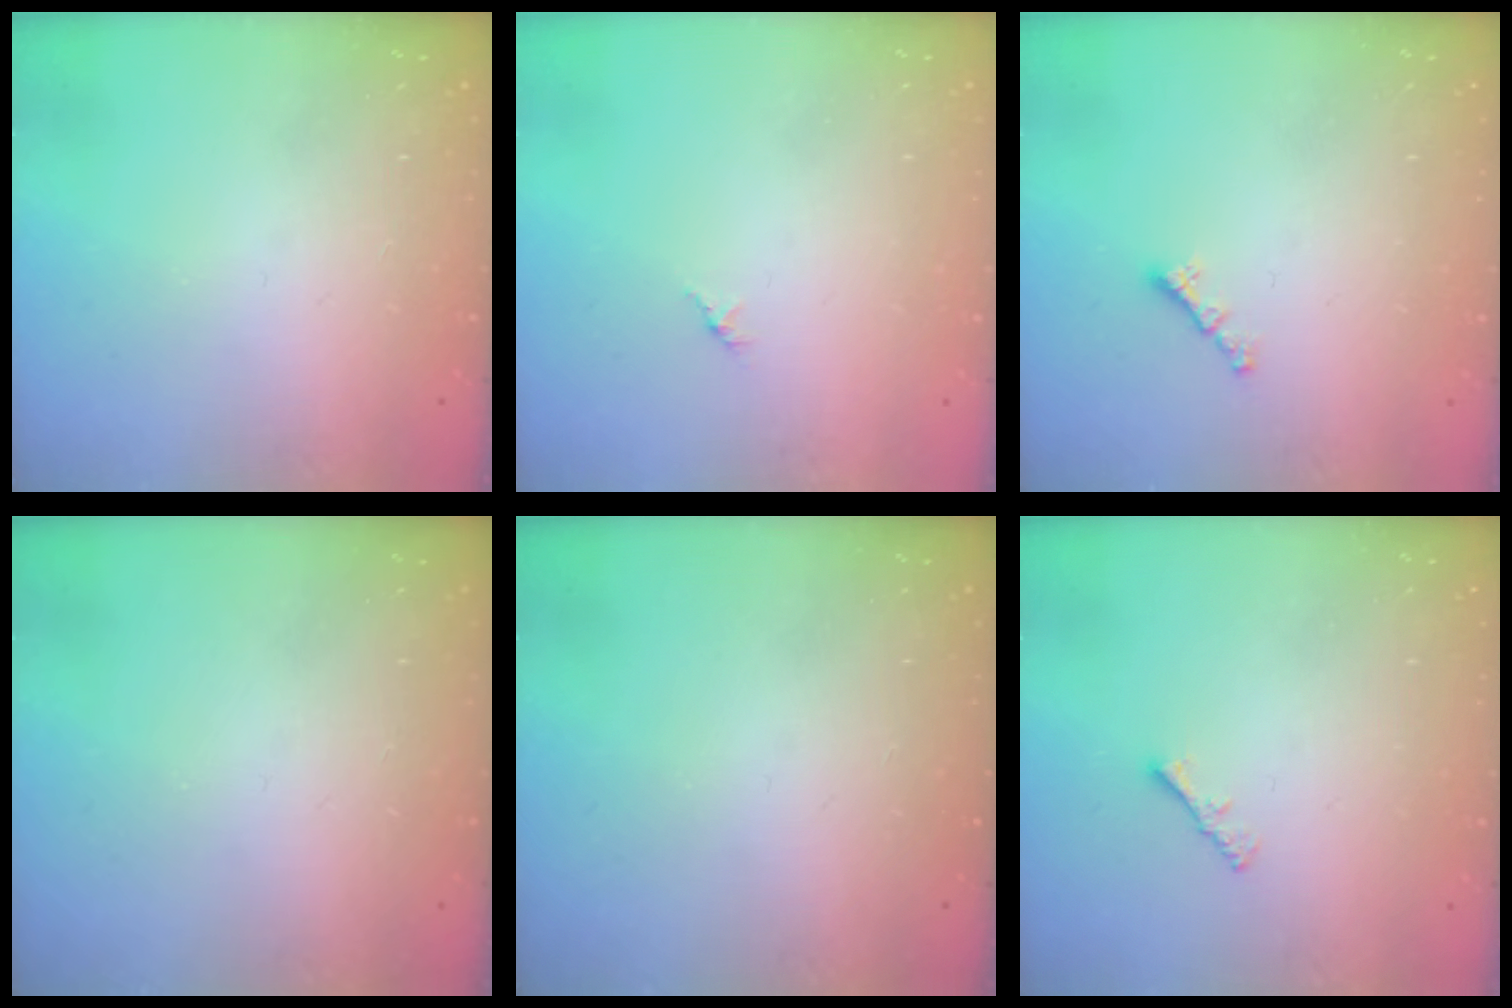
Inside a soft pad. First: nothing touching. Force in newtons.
{"total": 1.4, "press": 1.4, "slide": 0.4}
{"total": 0.6, "press": 0.5, "slide": 0.4}
{"total": 0.0}
{"total": 0.0}
{"total": 1.3, "press": 1.3, "slide": 0.4}